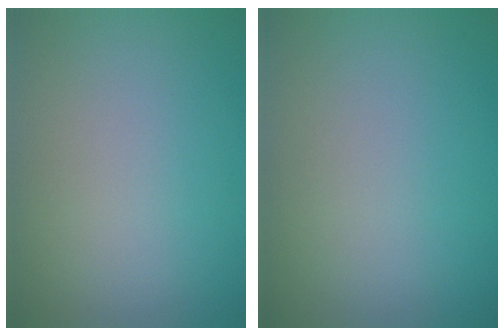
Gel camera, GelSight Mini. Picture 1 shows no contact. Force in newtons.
{"total": 0.0}